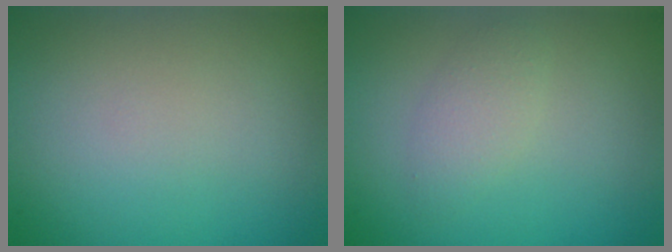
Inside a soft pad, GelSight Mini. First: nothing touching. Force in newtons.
{"total": 1.9, "press": 1.9, "slide": 0.1}